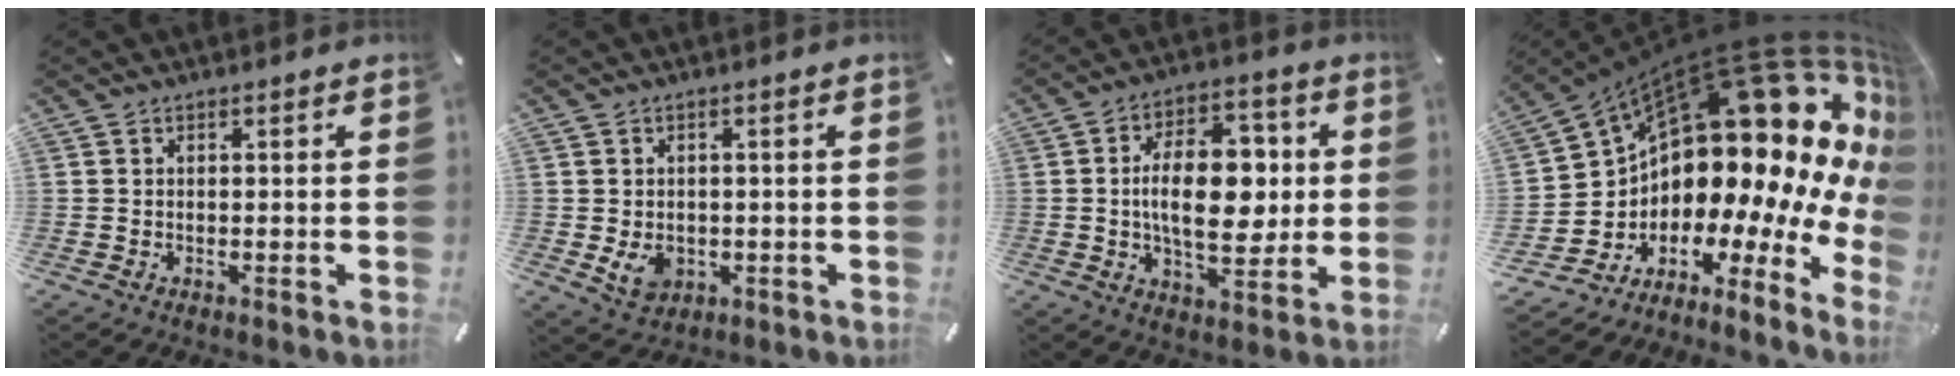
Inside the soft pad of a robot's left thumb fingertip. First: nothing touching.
{"total": 5.1, "force": [-0.7, 4.1, 2.9], "torque": [-0.052, -0.006, -0.015]}
{"total": 17.1, "force": [0.8, 9.8, 14.0], "torque": [-0.226, 0.002, 0.010]}
{"total": 23.3, "force": [10.0, 12.7, 16.8], "torque": [-0.218, -0.146, 0.200]}